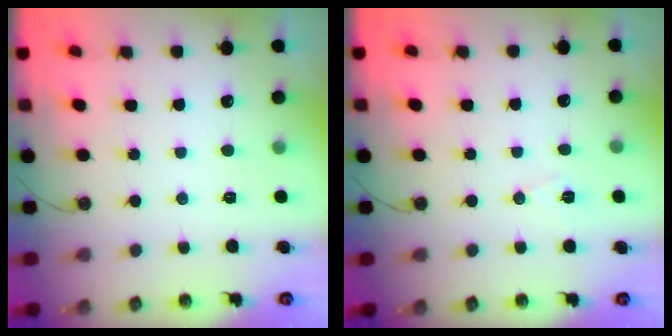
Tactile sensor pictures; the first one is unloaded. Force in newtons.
{"total": 6.3, "press": 4.5, "slide": 4.4}